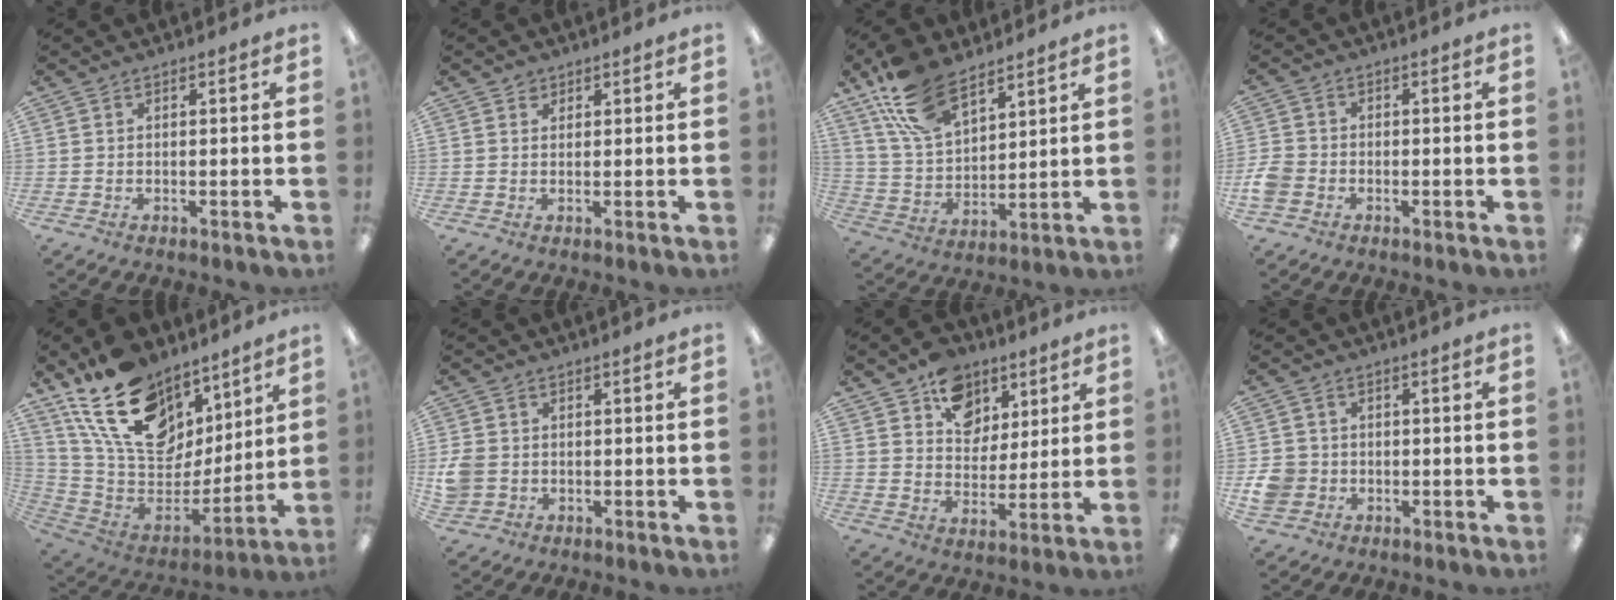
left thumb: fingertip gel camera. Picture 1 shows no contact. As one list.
[{"total": 1.7, "force": [1.1, 1.2, 0.3], "torque": [0.002, -0.002, 0.019]}, {"total": 16.2, "force": [10.7, 8.5, 8.7], "torque": [-0.173, -0.035, 0.203]}, {"total": 4.8, "force": [-1.7, 3.9, 2.3], "torque": [-0.048, 0.011, -0.031]}, {"total": 21.9, "force": [12.5, 13.7, 11.6], "torque": [-0.209, -0.065, 0.237]}, {"total": 4.9, "force": [-0.3, 4.5, 2.0], "torque": [-0.044, 0.003, -0.004]}, {"total": 11.9, "force": [7.2, 8.9, 3.2], "torque": [-0.040, -0.046, 0.135]}, {"total": 6.5, "force": [-1.4, 5.8, 2.5], "torque": [-0.067, 0.009, -0.026]}]